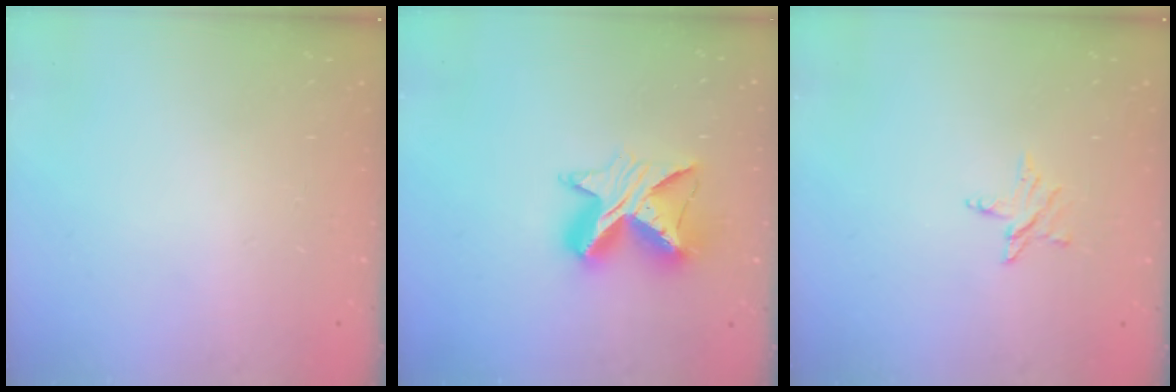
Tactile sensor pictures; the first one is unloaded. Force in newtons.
{"total": 10.9, "press": 10.9, "slide": 0.8}
{"total": 3.7, "press": 3.7, "slide": 0.3}